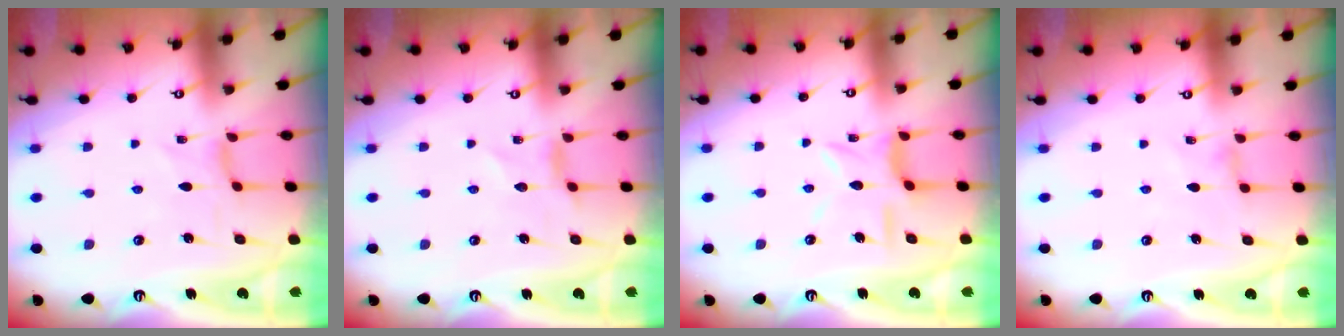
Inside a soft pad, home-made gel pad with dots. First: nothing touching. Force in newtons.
{"total": 1.7, "press": 1.7, "slide": 0.1}
{"total": 8.2, "press": 8.2, "slide": 0.7}
{"total": 0.6, "press": 0.5, "slide": 0.2}